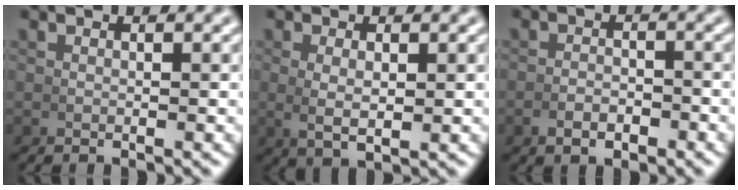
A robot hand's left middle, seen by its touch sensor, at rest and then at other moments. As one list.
[{"total": 2.6, "force": [0.4, 0.9, 2.4], "torque": [-0.048, -0.010, 0.019]}, {"total": 2.0, "force": [-1.5, 1.0, 0.9], "torque": [-0.009, -0.001, -0.028]}]